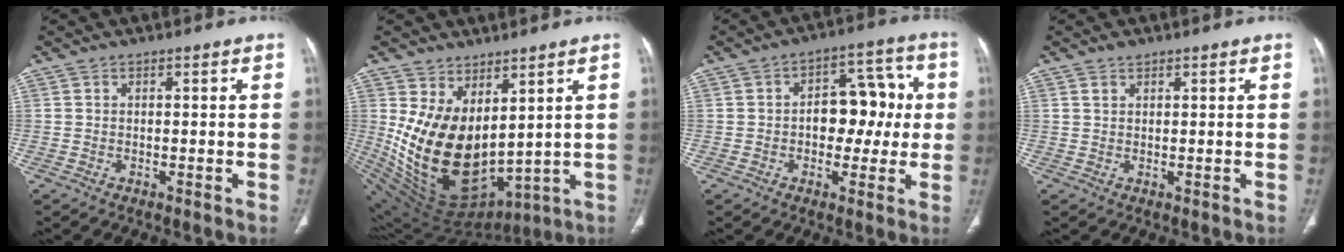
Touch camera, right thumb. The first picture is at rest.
{"total": 17.8, "force": [4.2, 10.8, 13.5], "torque": [-0.214, -0.052, 0.115]}
{"total": 10.9, "force": [0.1, 7.1, 8.3], "torque": [-0.065, 0.036, 0.000]}
{"total": 1.1, "force": [1.0, 0.5, 0.3], "torque": [-0.002, -0.005, 0.017]}